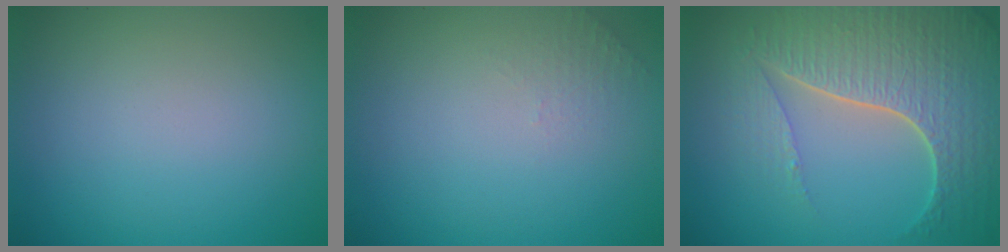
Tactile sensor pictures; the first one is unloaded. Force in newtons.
{"total": 0.5, "press": 0.4, "slide": 0.4}
{"total": 7.7, "press": 5.6, "slide": 5.3}